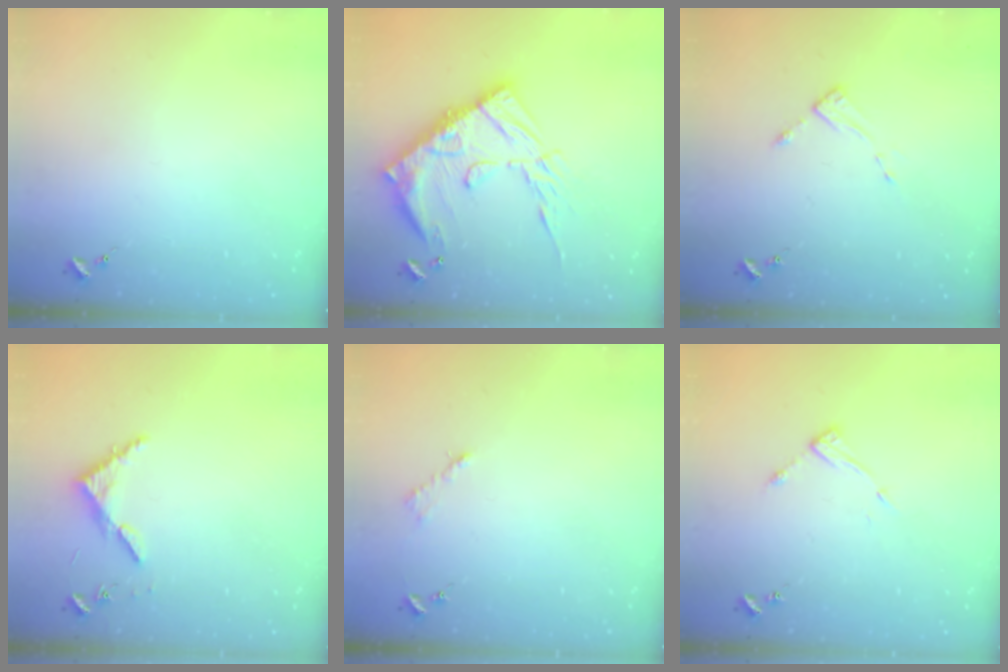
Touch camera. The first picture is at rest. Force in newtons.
{"total": 22.5, "press": 22.4, "slide": 2.1}
{"total": 2.6, "press": 2.6, "slide": 0.3}
{"total": 4.0, "press": 4.0, "slide": 0.3}
{"total": 2.6, "press": 2.6, "slide": 0.4}
{"total": 7.9, "press": 7.9, "slide": 0.3}